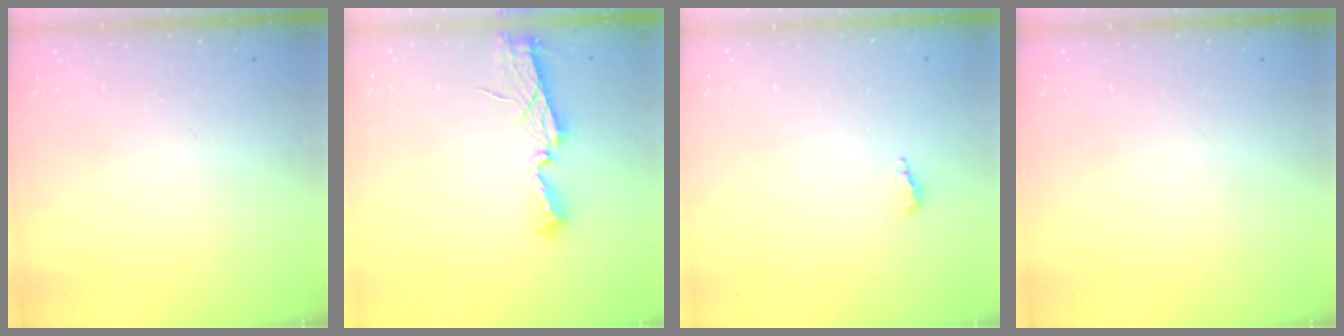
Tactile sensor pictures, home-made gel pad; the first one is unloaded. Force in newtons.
{"total": 6.2, "press": 6.2, "slide": 0.2}
{"total": 4.6, "press": 4.4, "slide": 1.1}
{"total": 0.0}